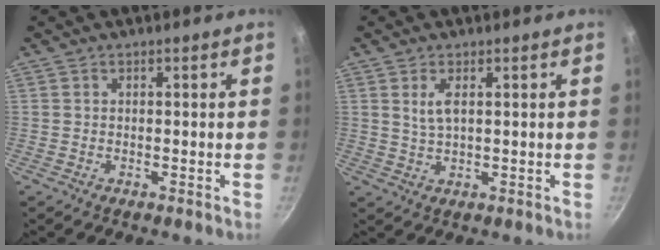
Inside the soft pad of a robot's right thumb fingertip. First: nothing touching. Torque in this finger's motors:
{"motor_torque": [-0.66, 0.71, -0.11, 0.12, -0.01]}